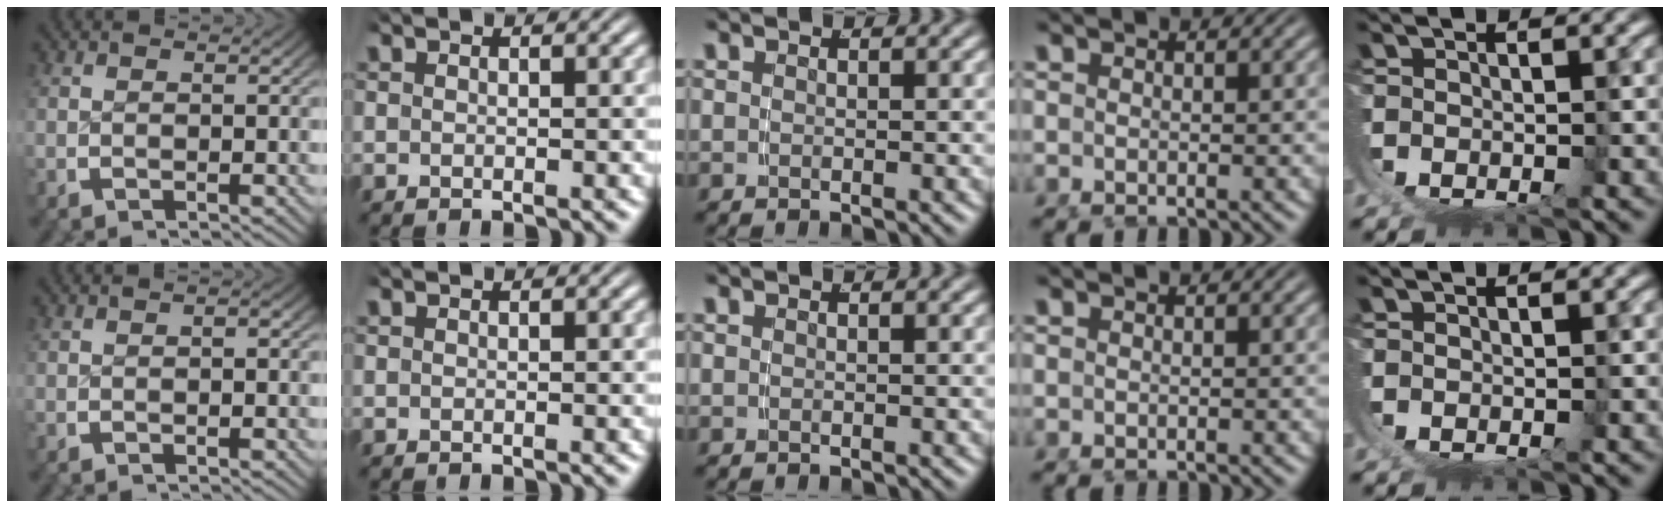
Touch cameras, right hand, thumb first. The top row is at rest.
{"thumb": {"total": 0.5, "force": [-0.2, 0.2, 0.4], "torque": [-0.006, 0.001, -0.006]}}